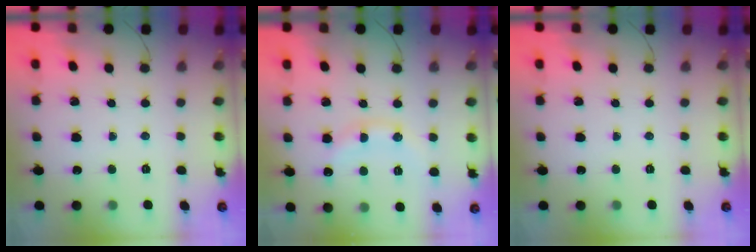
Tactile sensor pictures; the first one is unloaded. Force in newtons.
{"total": 12.3, "press": 12.2, "slide": 0.8}
{"total": 0.0}